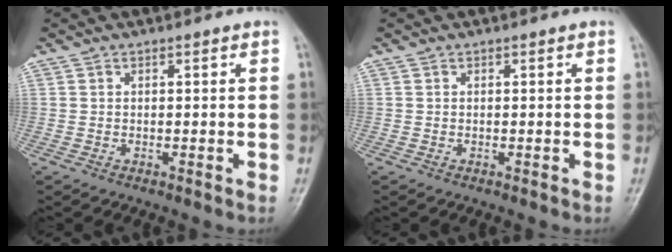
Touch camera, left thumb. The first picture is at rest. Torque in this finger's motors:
{"motor_torque": [0.01, -0.01, -0.10, -0.18, 0.00]}